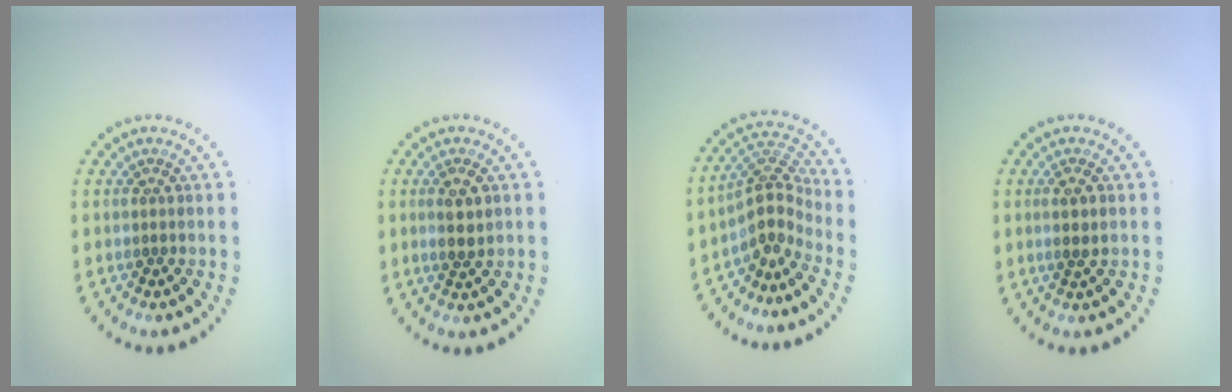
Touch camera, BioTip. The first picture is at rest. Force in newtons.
{"total": 1.7, "press": 1.6, "slide": 0.5}
{"total": 3.7, "press": 2.6, "slide": 2.6}
{"total": 1.3, "press": 1.2, "slide": 0.6}